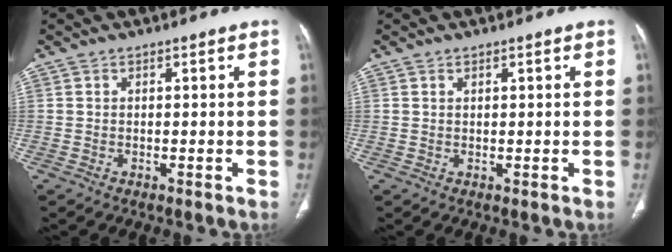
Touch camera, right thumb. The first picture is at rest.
{"total": 0.5, "force": [0.5, 0.0, 0.2], "torque": [-0.003, -0.004, 0.010]}